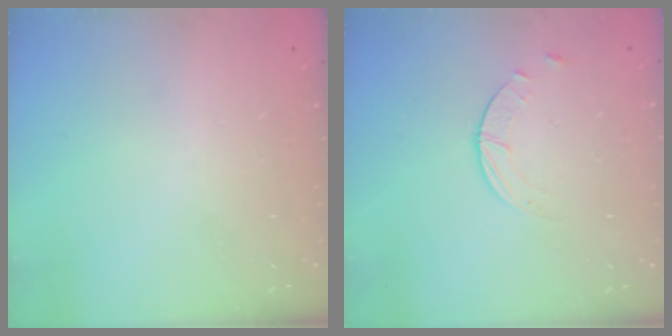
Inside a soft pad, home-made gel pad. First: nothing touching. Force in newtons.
{"total": 0.9, "press": 0.9, "slide": 0.1}